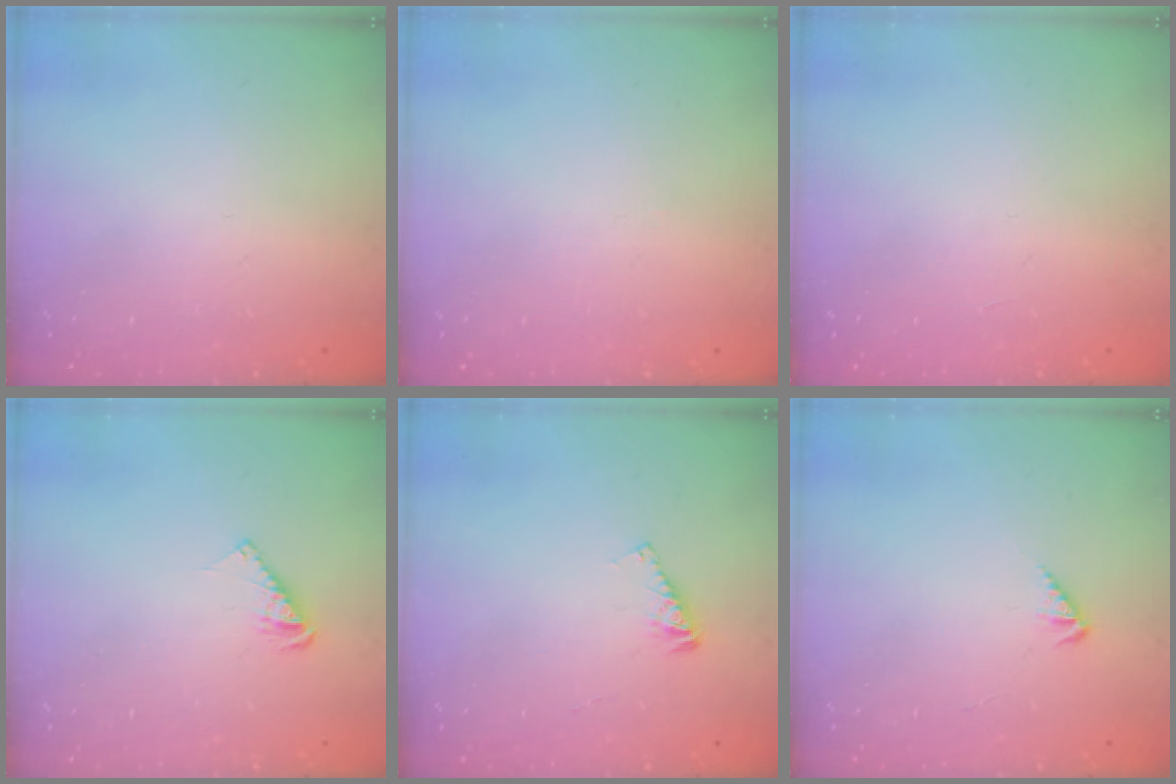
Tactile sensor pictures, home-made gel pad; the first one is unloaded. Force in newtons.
{"total": 0.0}
{"total": 0.0}
{"total": 4.5, "press": 4.4, "slide": 0.2}
{"total": 3.6, "press": 3.6, "slide": 0.3}
{"total": 2.1, "press": 2.1, "slide": 0.2}